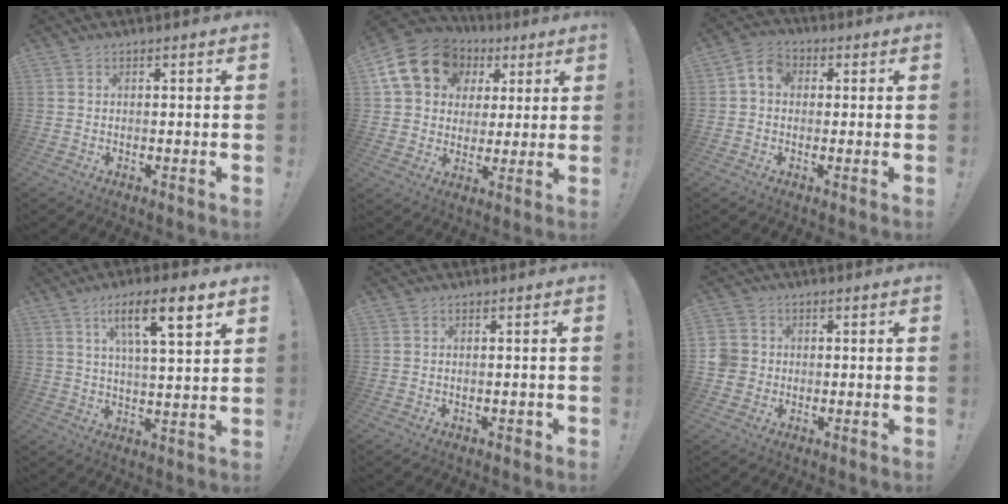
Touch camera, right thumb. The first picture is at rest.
{"total": 18.8, "force": [7.1, 14.7, 9.3], "torque": [-0.136, -0.021, 0.143]}
{"total": 5.6, "force": [0.7, 4.4, 3.5], "torque": [-0.053, 0.008, 0.014]}
{"total": 12.7, "force": [6.0, 2.8, 10.8], "torque": [-0.173, -0.014, 0.090]}
{"total": 1.2, "force": [-0.5, 0.9, 0.5], "torque": [-0.012, 0.007, -0.009]}
{"total": 5.2, "force": [-0.4, 4.9, 1.7], "torque": [-0.047, 0.010, -0.006]}